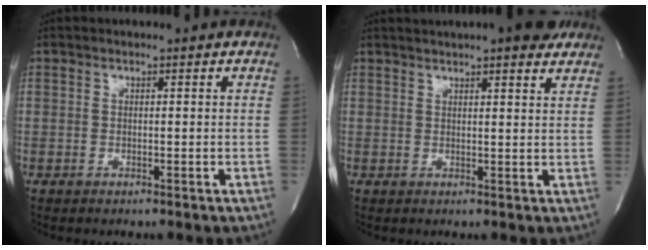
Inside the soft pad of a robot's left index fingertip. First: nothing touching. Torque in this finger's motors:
{"motor_torque": [0.21, -0.43, 0.69, 0.15]}